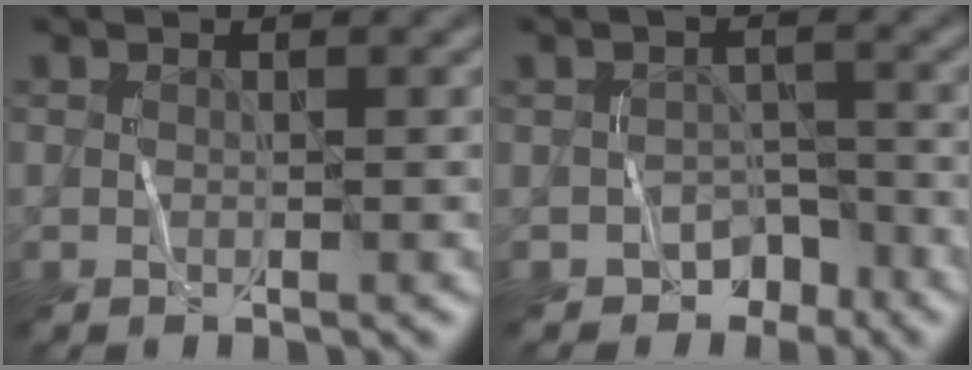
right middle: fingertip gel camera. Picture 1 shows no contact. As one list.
[{"total": 3.0, "force": [-2.4, 1.8, 0.3], "torque": [0.011, 0.003, -0.033]}]